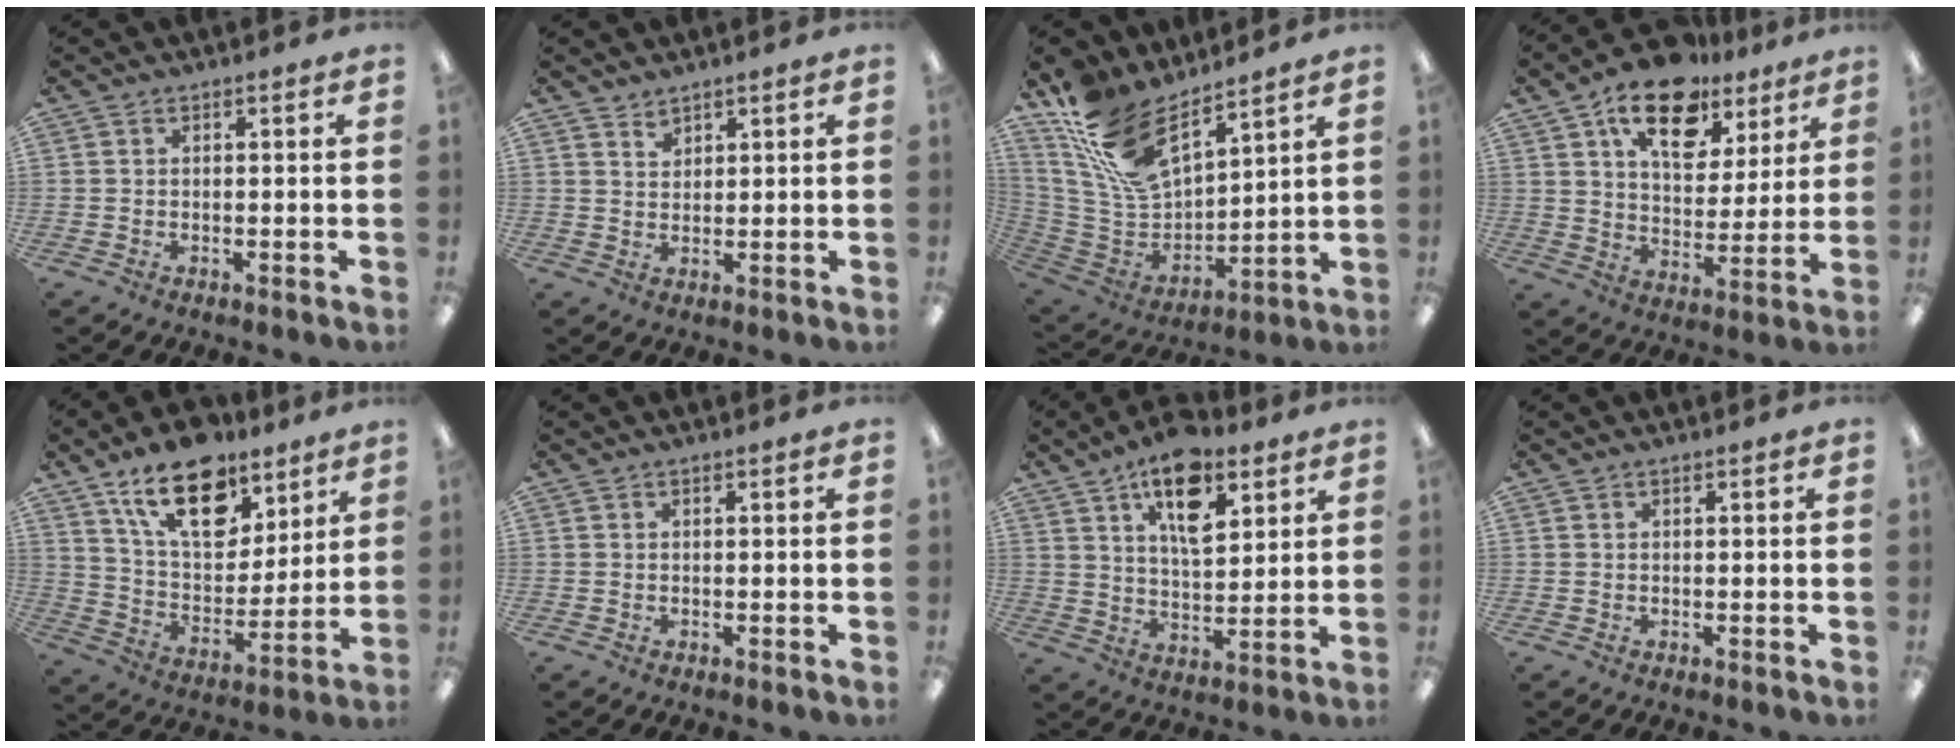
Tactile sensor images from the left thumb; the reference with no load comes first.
{"total": 2.3, "force": [2.0, 1.0, 0.1], "torque": [0.003, -0.010, 0.039]}
{"total": 17.3, "force": [12.4, 7.4, 9.5], "torque": [-0.224, -0.074, 0.230]}
{"total": 17.0, "force": [10.8, 9.3, 9.3], "torque": [-0.140, -0.050, 0.189]}
{"total": 19.5, "force": [12.5, 10.2, 10.9], "torque": [-0.180, -0.060, 0.221]}
{"total": 0.0}
{"total": 14.0, "force": [8.3, 6.7, 9.1], "torque": [-0.135, -0.030, 0.143]}
{"total": 0.0}